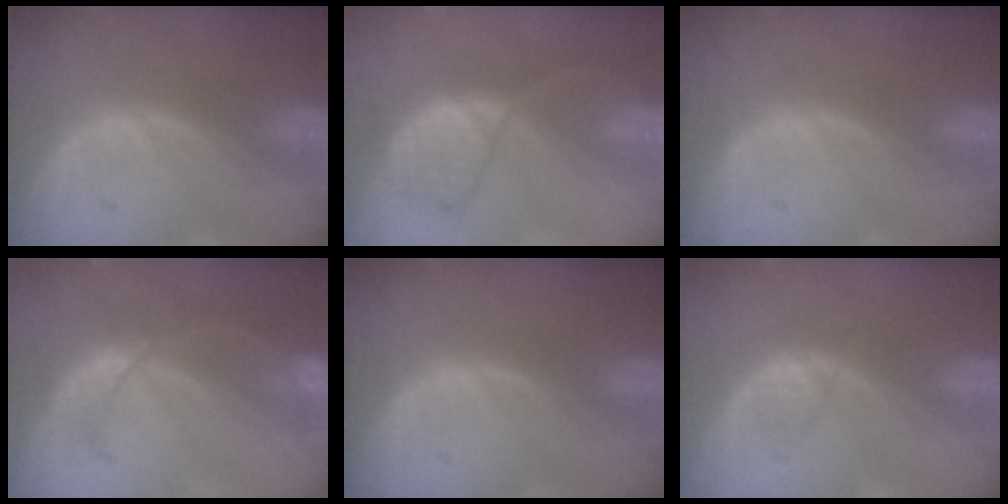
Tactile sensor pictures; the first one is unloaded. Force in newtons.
{"total": 7.4, "press": 7.4, "slide": 0.2}
{"total": 0.0}
{"total": 7.9, "press": 6.9, "slide": 3.8}
{"total": 0.0}
{"total": 1.9, "press": 1.9, "slide": 0.4}